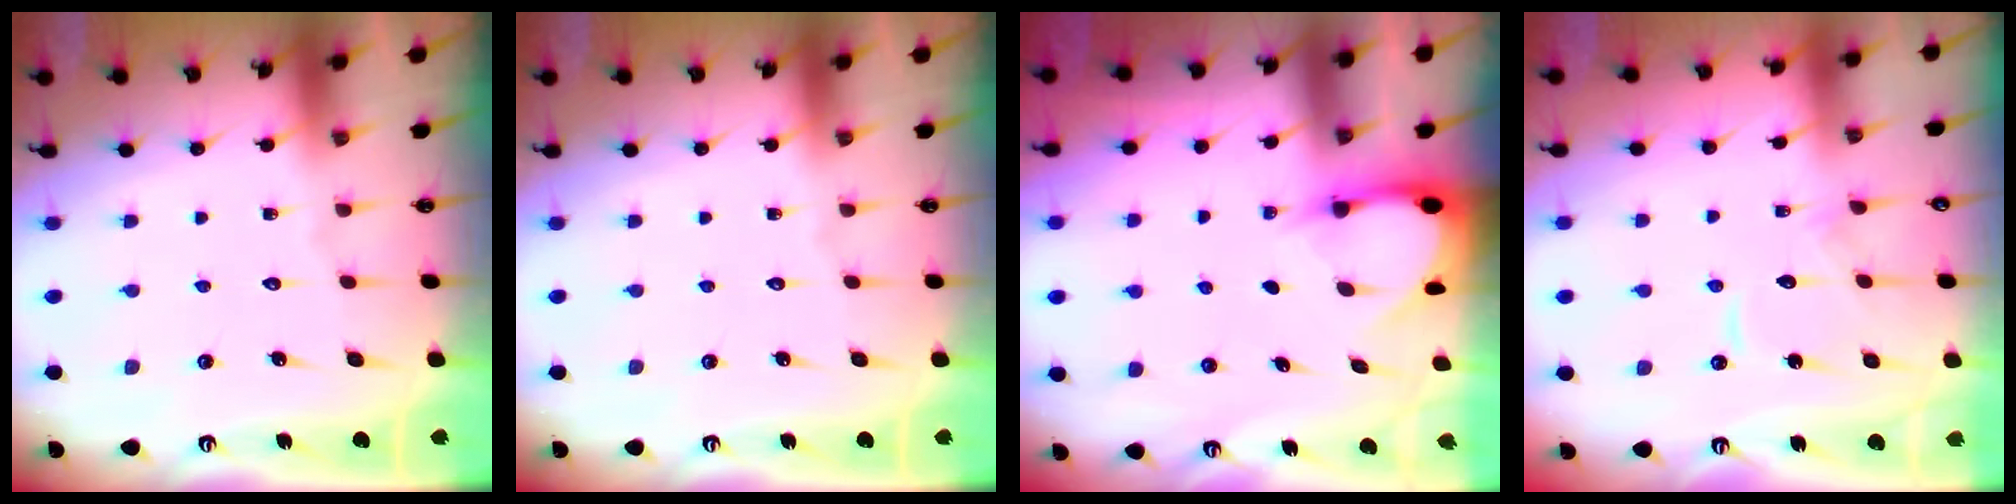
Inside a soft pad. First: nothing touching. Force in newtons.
{"total": 0.0}
{"total": 2.9, "press": 2.9, "slide": 0.3}
{"total": 10.3, "press": 10.2, "slide": 0.7}